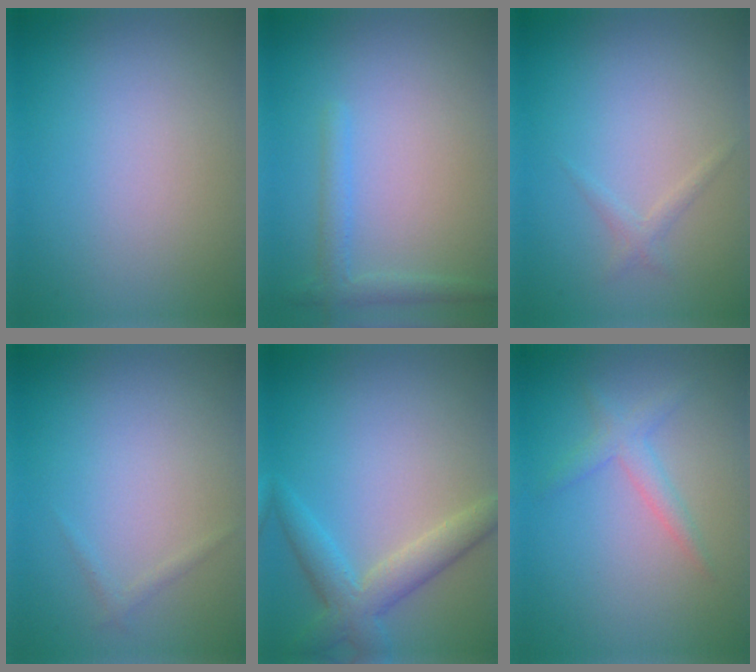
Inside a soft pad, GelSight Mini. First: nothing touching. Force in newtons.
{"total": 1.9, "press": 1.8, "slide": 0.2}
{"total": 0.9, "press": 0.9, "slide": 0.1}
{"total": 0.6, "press": 0.6, "slide": 0.0}
{"total": 3.9, "press": 3.9, "slide": 0.4}
{"total": 1.9, "press": 1.9, "slide": 0.1}